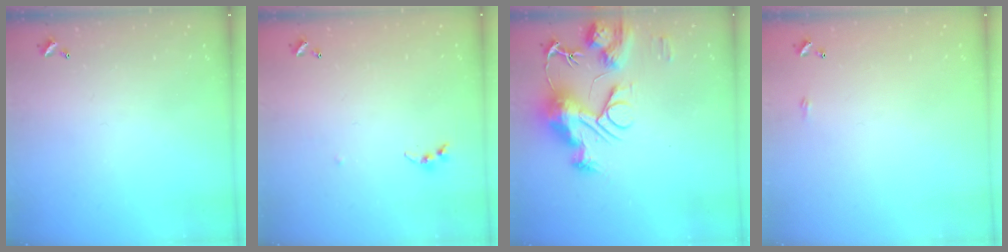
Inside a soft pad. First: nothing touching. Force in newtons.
{"total": 5.0, "press": 5.0, "slide": 0.6}
{"total": 14.8, "press": 14.7, "slide": 1.3}
{"total": 2.2, "press": 2.1, "slide": 0.4}